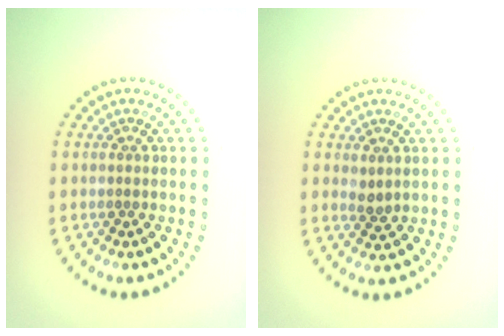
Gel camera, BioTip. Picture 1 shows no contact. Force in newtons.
{"total": 1.1, "press": 0.9, "slide": 0.5}